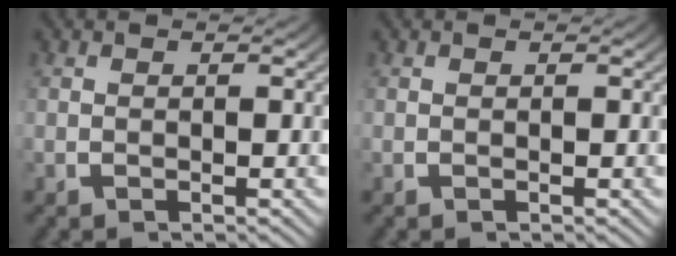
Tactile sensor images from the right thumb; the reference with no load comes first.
{"total": 0.0}